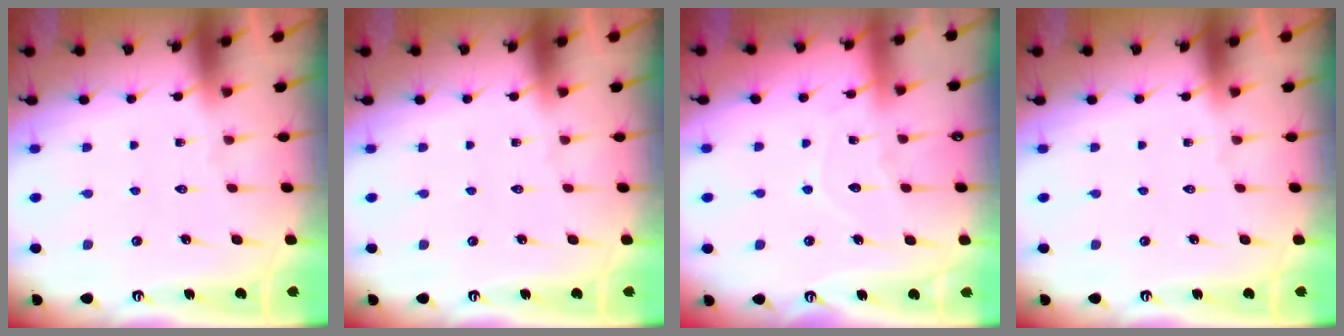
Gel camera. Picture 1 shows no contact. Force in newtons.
{"total": 0.0}
{"total": 6.4, "press": 6.4, "slide": 0.6}
{"total": 0.0}